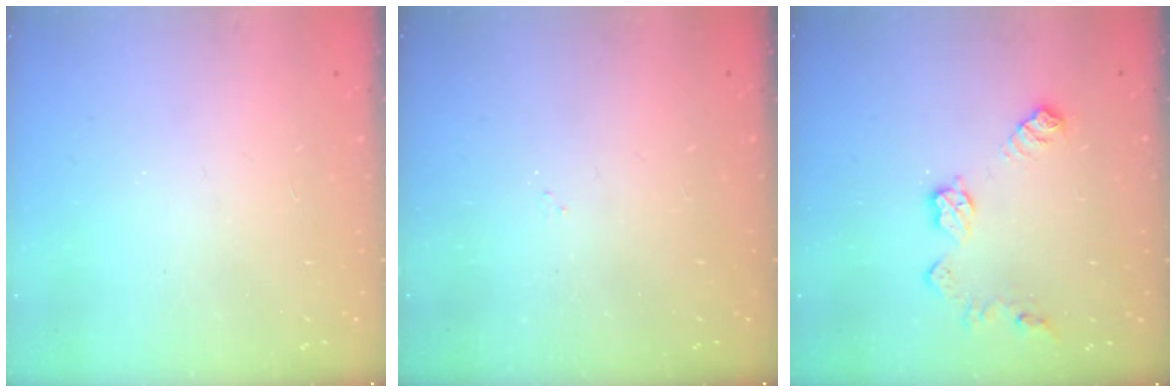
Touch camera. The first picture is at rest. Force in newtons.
{"total": 2.7, "press": 2.7, "slide": 0.4}
{"total": 9.6, "press": 9.6, "slide": 0.6}